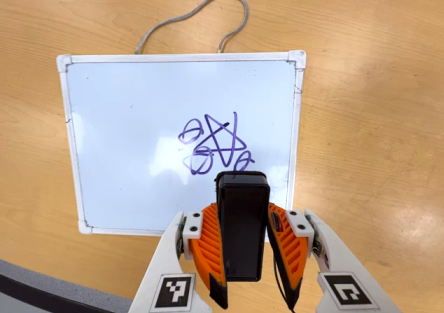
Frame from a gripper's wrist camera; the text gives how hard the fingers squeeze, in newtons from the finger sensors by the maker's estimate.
{"total": 4.7, "left": 3.3, "right": 6.1}